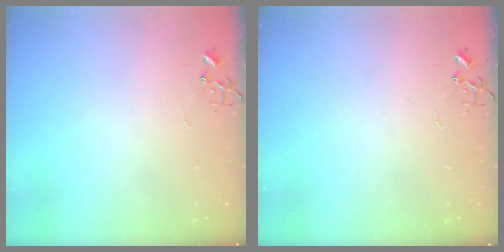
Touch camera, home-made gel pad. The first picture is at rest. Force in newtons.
{"total": 0.0}